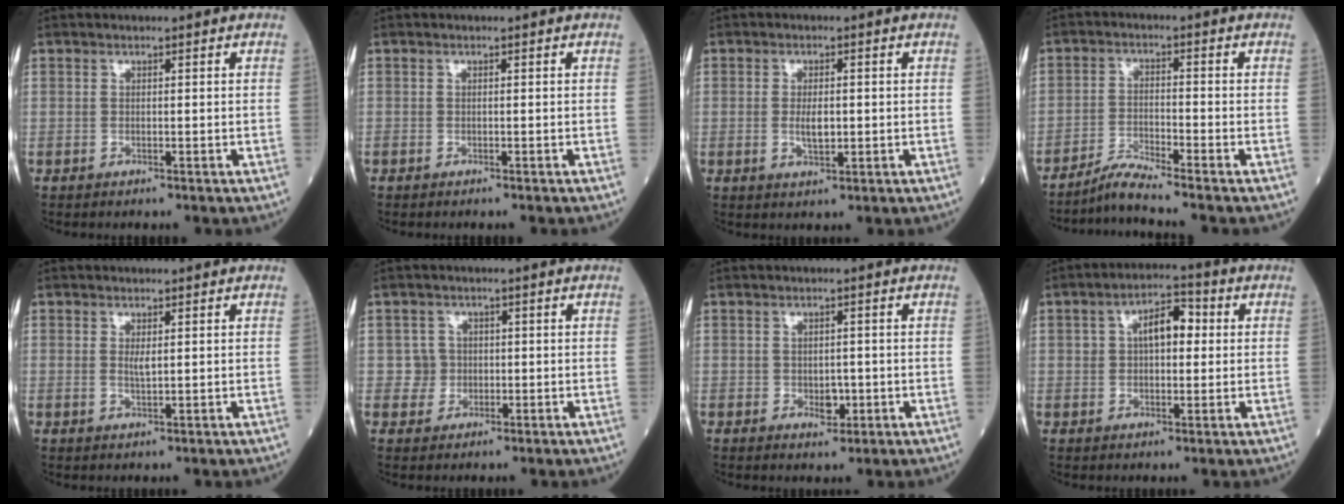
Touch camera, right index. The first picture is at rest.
{"total": 0.7, "force": [-0.7, 0.0, 0.2], "torque": [0.000, 0.000, -0.013]}
{"total": 3.1, "force": [-0.2, 1.2, 2.9], "torque": [-0.051, -0.002, -0.001]}
{"total": 4.6, "force": [-4.2, -1.5, 1.1], "torque": [-0.026, -0.024, -0.085]}
{"total": 1.3, "force": [0.5, 0.2, 1.2], "torque": [-0.025, -0.004, 0.010]}
{"total": 2.6, "force": [-0.1, 2.6, 0.0], "torque": [0.010, 0.007, -0.003]}
{"total": 2.3, "force": [-0.5, 1.6, 1.7], "torque": [-0.021, 0.001, -0.003]}
{"total": 6.7, "force": [1.3, 3.3, 5.7], "torque": [-0.094, 0.025, 0.019]}